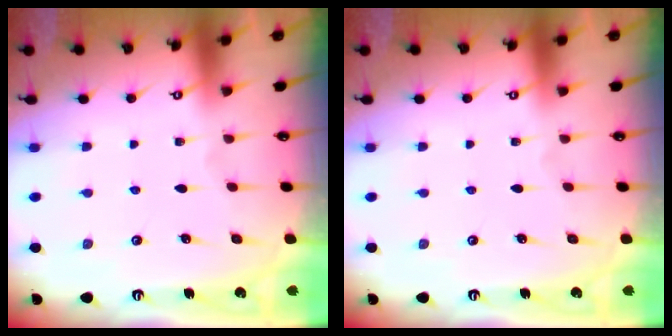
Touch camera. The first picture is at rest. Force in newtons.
{"total": 0.0}